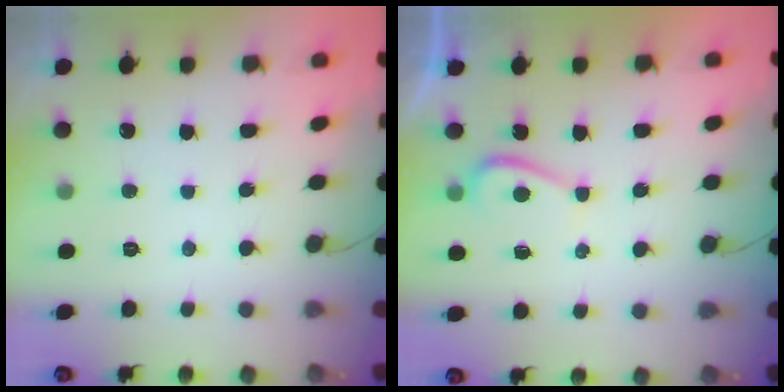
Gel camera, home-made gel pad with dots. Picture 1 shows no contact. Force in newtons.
{"total": 3.3, "press": 3.2, "slide": 0.4}